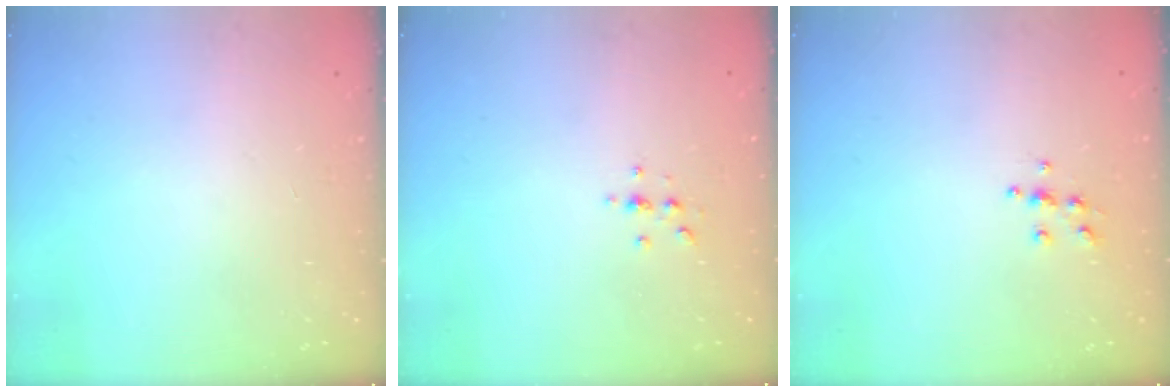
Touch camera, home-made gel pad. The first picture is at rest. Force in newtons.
{"total": 2.3, "press": 2.2, "slide": 0.2}
{"total": 5.3, "press": 5.2, "slide": 0.5}